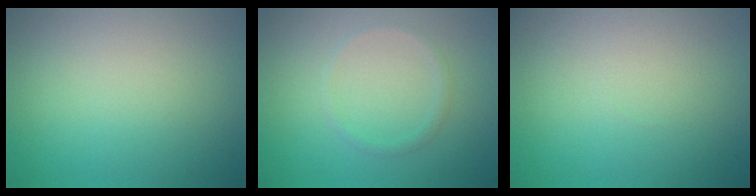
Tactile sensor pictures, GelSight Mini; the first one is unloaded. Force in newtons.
{"total": 0.9, "press": 0.9, "slide": 0.1}
{"total": 0.0}